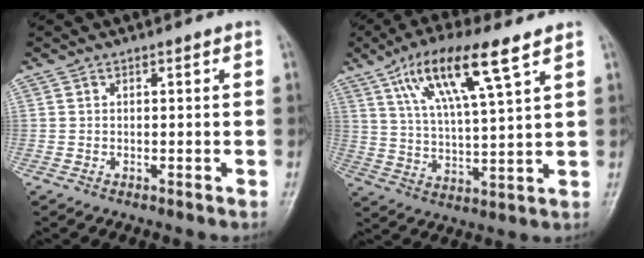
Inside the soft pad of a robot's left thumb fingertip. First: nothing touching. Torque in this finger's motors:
{"motor_torque": [0.60, 0.56, 1.75, -1.02, 0.47]}